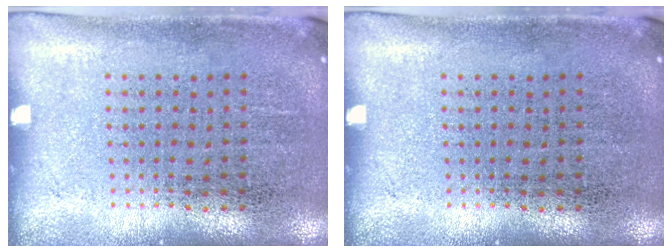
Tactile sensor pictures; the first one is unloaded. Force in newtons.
{"total": 0.0}